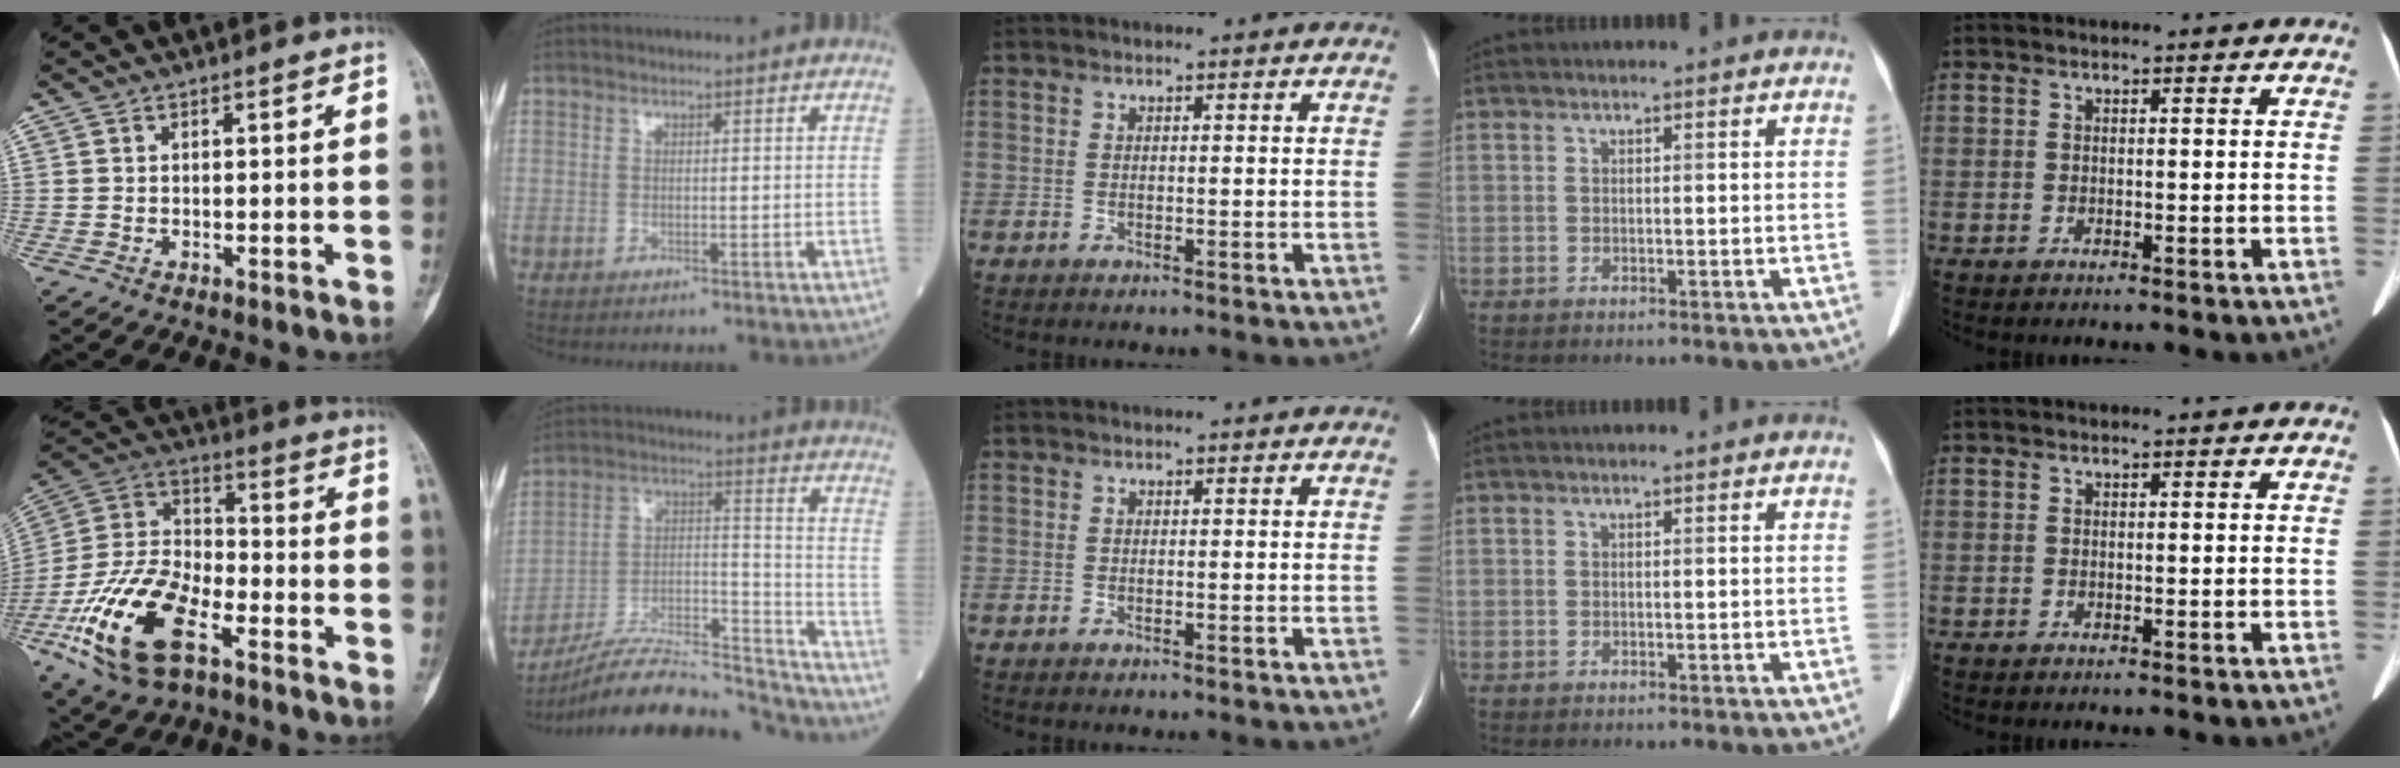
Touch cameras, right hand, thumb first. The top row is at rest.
{"thumb": {"total": 20.8, "force": [-9.7, 10.3, 15.2], "torque": [-0.305, 0.043, -0.180]}, "index": {"total": 21.3, "force": [-20.2, 1.8, 6.5], "torque": [-0.120, 0.018, -0.332]}}